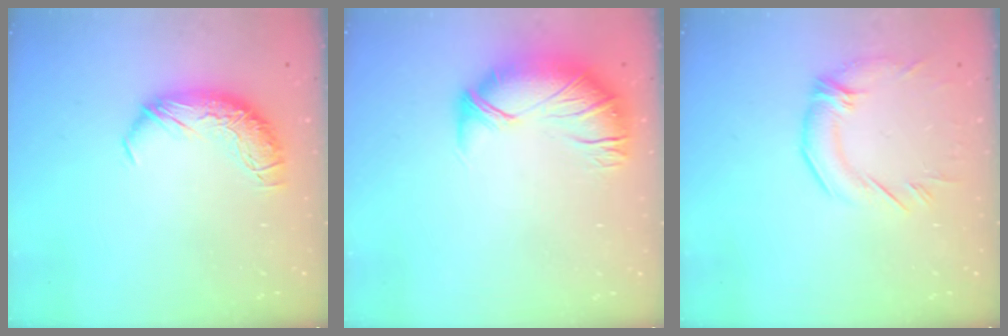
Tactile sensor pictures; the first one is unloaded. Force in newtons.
{"total": 3.1, "press": 2.0, "slide": 2.3}
{"total": 2.1, "press": 1.4, "slide": 1.6}